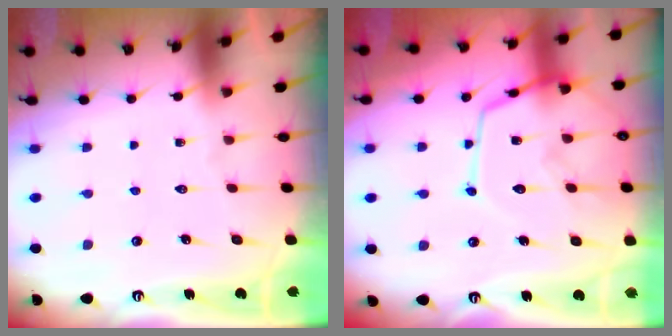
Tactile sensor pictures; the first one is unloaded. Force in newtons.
{"total": 15.2, "press": 15.1, "slide": 1.4}